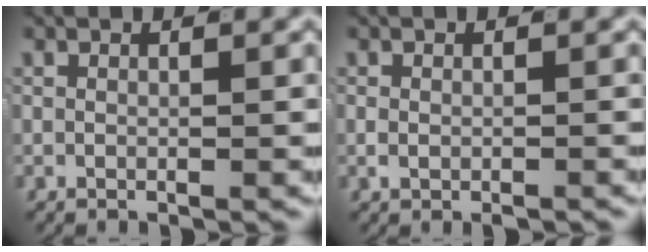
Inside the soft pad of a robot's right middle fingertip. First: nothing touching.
{"total": 0.9, "force": [-0.5, 0.4, 0.6], "torque": [-0.011, -0.002, -0.006]}